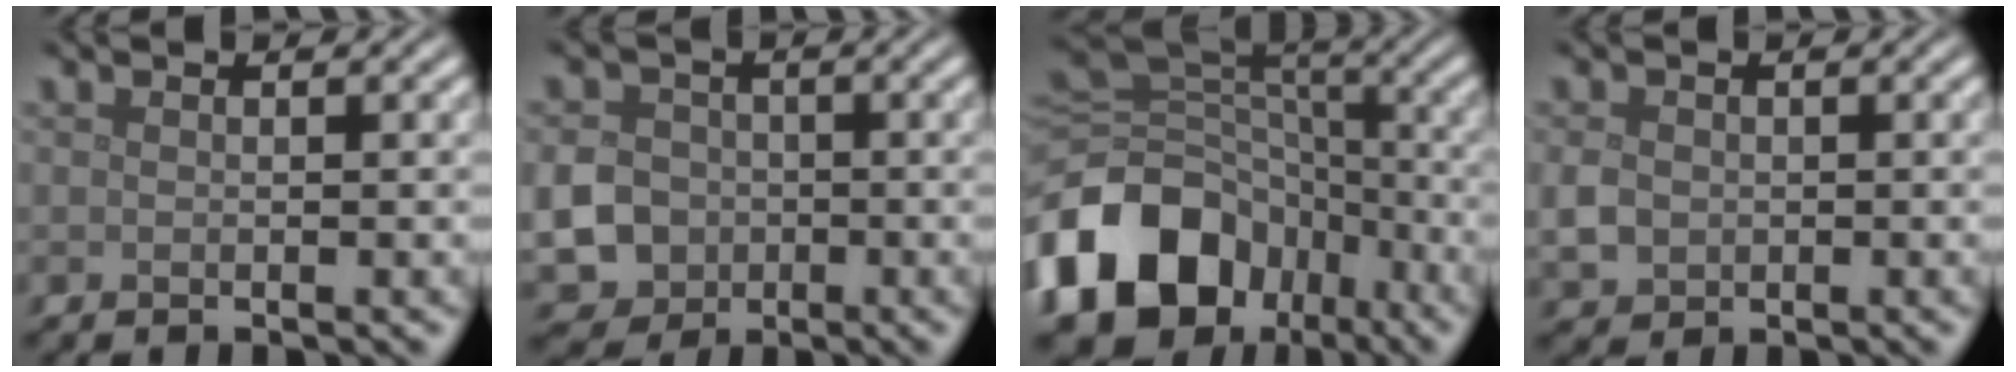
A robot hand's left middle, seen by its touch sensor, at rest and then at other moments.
{"total": 8.7, "force": [-2.0, 8.0, 2.9], "torque": [-0.070, -0.018, -0.067]}
{"total": 15.1, "force": [-6.8, 11.5, 7.1], "torque": [-0.177, -0.016, -0.121]}
{"total": 2.2, "force": [-0.1, 1.9, 1.1], "torque": [-0.027, -0.004, -0.004]}